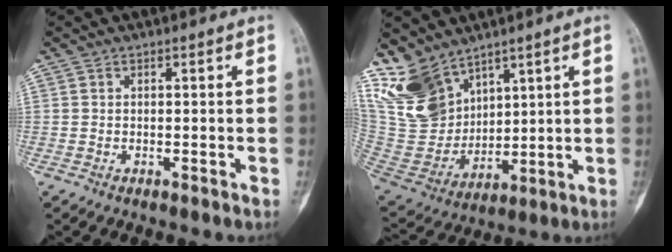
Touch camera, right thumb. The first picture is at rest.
{"total": 16.0, "force": [11.7, 8.9, 6.4], "torque": [-0.105, -0.050, 0.257]}